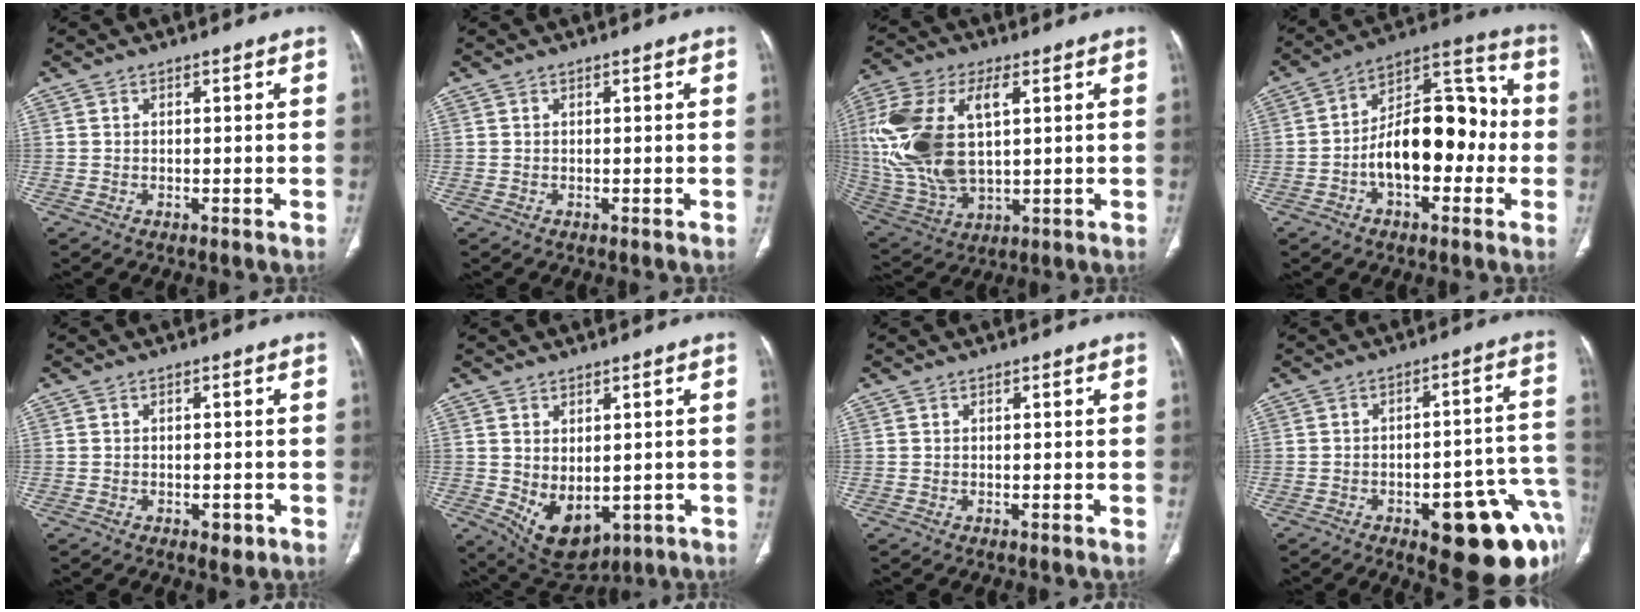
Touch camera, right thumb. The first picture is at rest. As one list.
[{"total": 0.0}, {"total": 20.3, "force": [3.6, 10.6, 16.9], "torque": [-0.375, -0.004, 0.073]}, {"total": 17.4, "force": [-2.9, 9.7, 14.1], "torque": [-0.197, 0.052, -0.053]}, {"total": 2.3, "force": [-1.0, 1.4, 1.5], "torque": [-0.013, 0.003, -0.008]}, {"total": 9.7, "force": [-1.6, 6.1, 7.3], "torque": [-0.100, -0.006, 0.005]}, {"total": 0.0}, {"total": 20.2, "force": [-8.8, 7.7, 16.5], "torque": [-0.129, 0.055, -0.098]}]